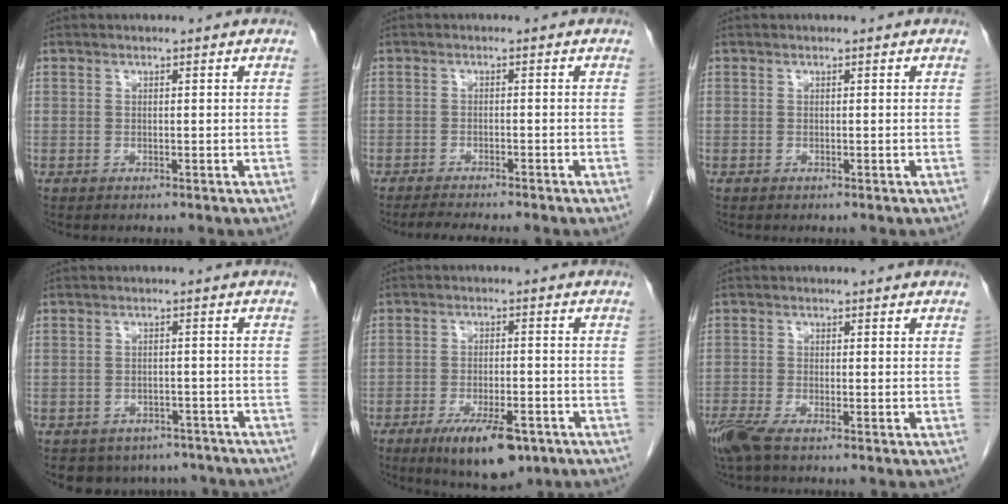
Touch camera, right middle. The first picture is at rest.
{"total": 4.8, "force": [-4.2, 0.3, 2.3], "torque": [-0.035, -0.012, -0.065]}
{"total": 0.0}
{"total": 9.5, "force": [-7.9, 5.0, 1.3], "torque": [-0.012, 0.009, -0.087]}
{"total": 9.9, "force": [-6.0, 3.2, 7.1], "torque": [-0.114, -0.011, -0.091]}
{"total": 4.1, "force": [-3.0, 0.7, 2.8], "torque": [-0.064, -0.013, -0.060]}